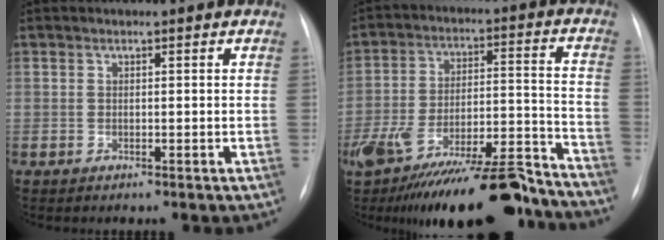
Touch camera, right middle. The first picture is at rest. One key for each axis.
{"total": 27.7, "fx": -22.8, "fy": 6.0, "fz": 14.5, "tx": -0.220, "ty": 0.000, "tz": -0.341}